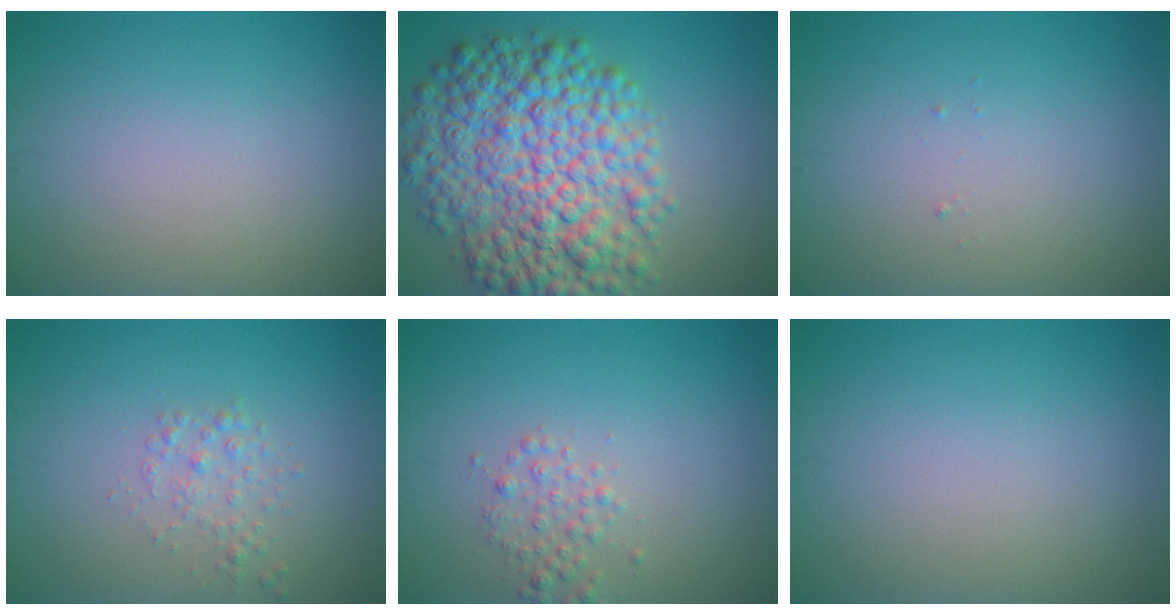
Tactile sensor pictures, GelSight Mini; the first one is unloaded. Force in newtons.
{"total": 11.5, "press": 11.5, "slide": 0.2}
{"total": 0.0}
{"total": 1.4, "press": 1.4, "slide": 0.1}
{"total": 1.7, "press": 1.7, "slide": 0.0}
{"total": 0.0}